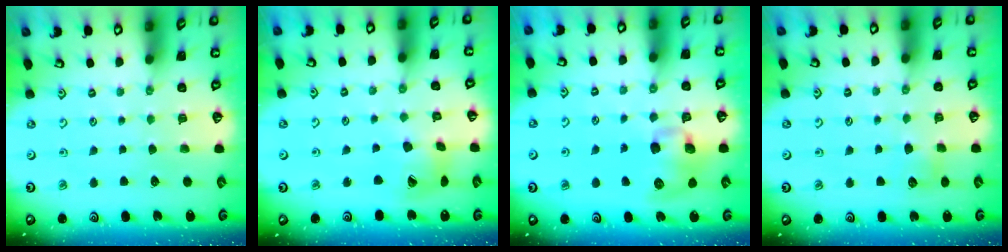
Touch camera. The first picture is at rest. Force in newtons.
{"total": 12.9, "press": 12.8, "slide": 1.7}
{"total": 10.7, "press": 10.6, "slide": 1.7}
{"total": 5.5, "press": 5.5, "slide": 0.6}